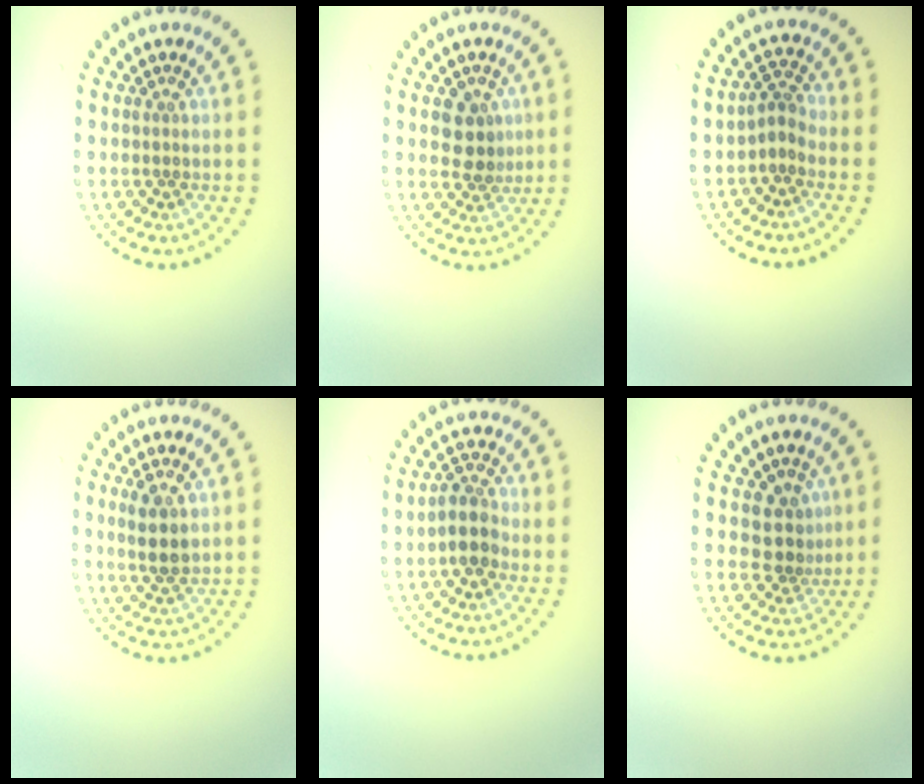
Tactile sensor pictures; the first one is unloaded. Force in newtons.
{"total": 3.4, "press": 3.2, "slide": 1.2}
{"total": 1.9, "press": 1.3, "slide": 1.4}
{"total": 2.5, "press": 2.3, "slide": 1.0}
{"total": 2.7, "press": 2.4, "slide": 1.2}
{"total": 2.8, "press": 2.2, "slide": 1.8}